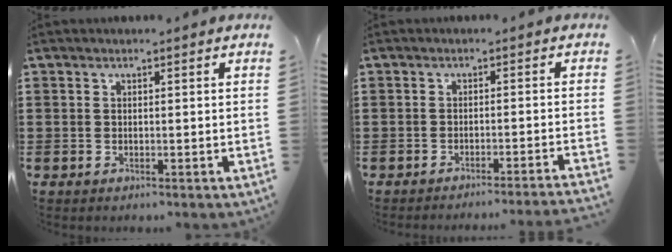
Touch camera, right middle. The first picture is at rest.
{"total": 1.9, "force": [-1.7, -0.5, 0.5], "torque": [-0.009, 0.002, -0.036]}